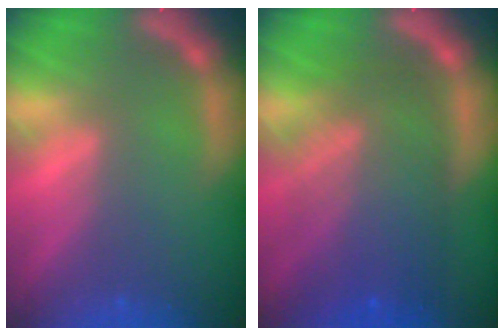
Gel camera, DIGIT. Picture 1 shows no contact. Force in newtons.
{"total": 9.5}